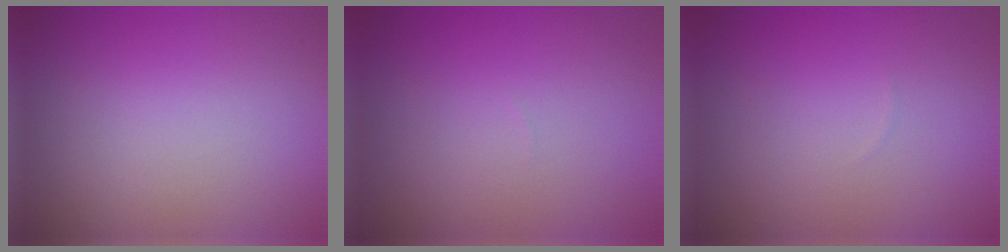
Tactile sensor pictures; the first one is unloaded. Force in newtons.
{"total": 0.0}
{"total": 0.0}